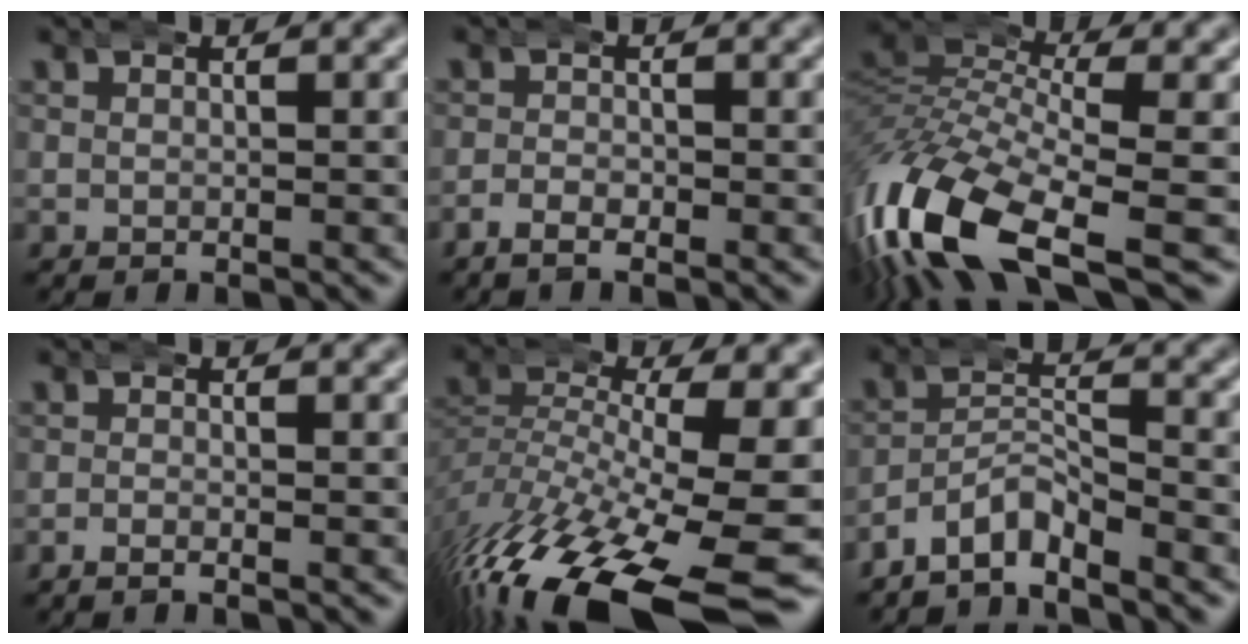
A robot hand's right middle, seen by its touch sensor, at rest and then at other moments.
{"total": 1.3, "force": [-1.1, 0.2, 0.5], "torque": [-0.008, -0.002, -0.026]}
{"total": 11.4, "force": [-4.2, 6.6, 8.3], "torque": [-0.213, -0.056, -0.048]}
{"total": 0.8, "force": [-0.7, -0.1, 0.4], "torque": [-0.007, 0.001, -0.017]}
{"total": 12.6, "force": [-7.5, 4.3, 9.1], "torque": [-0.173, -0.054, -0.092]}
{"total": 5.3, "force": [-4.4, 2.6, 1.6], "torque": [-0.035, -0.005, -0.085]}